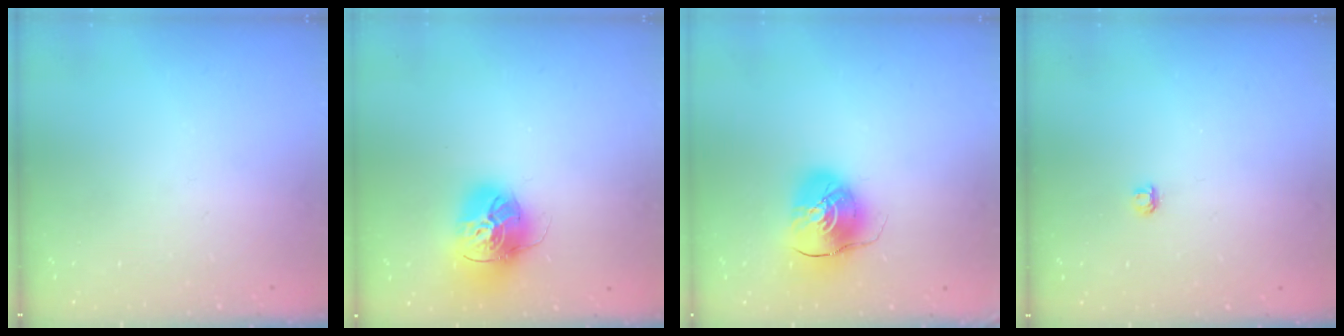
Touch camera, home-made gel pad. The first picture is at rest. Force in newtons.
{"total": 17.1, "press": 17.0, "slide": 1.9}
{"total": 9.7, "press": 9.6, "slide": 1.4}
{"total": 2.8, "press": 2.8, "slide": 0.3}